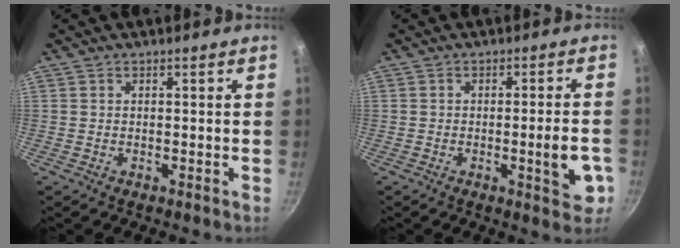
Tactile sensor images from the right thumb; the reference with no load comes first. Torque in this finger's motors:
{"motor_torque": [2.74, 2.26, 1.87, -0.92, 0.56]}